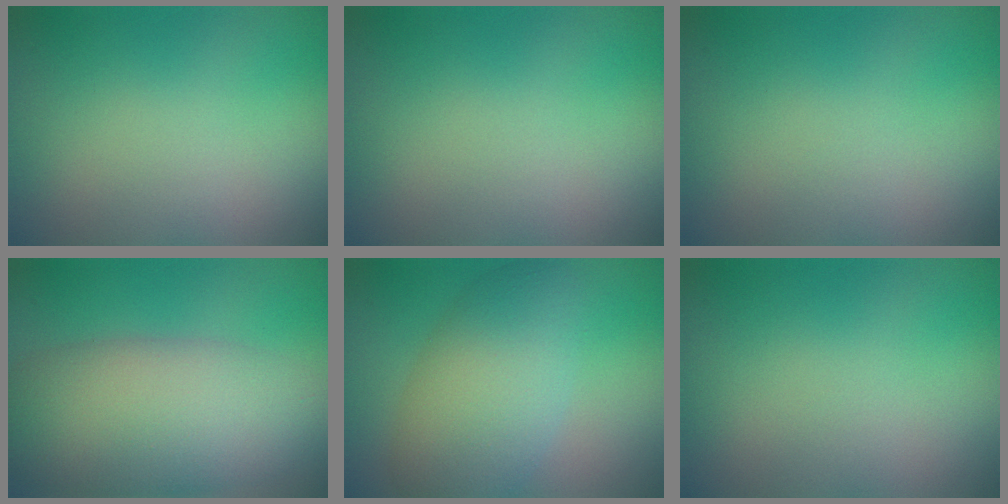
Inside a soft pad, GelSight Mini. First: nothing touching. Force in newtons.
{"total": 0.0}
{"total": 0.0}
{"total": 9.1, "press": 9.1, "slide": 0.3}
{"total": 5.9, "press": 5.9, "slide": 0.6}
{"total": 0.0}